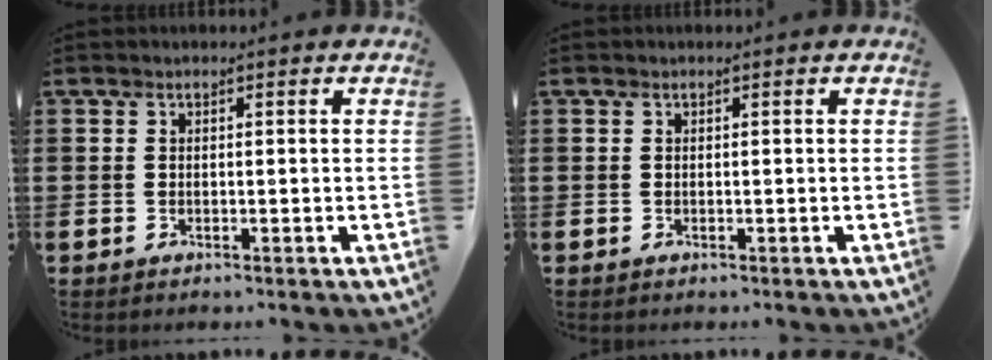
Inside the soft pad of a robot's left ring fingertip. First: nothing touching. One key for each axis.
{"total": 0.0}